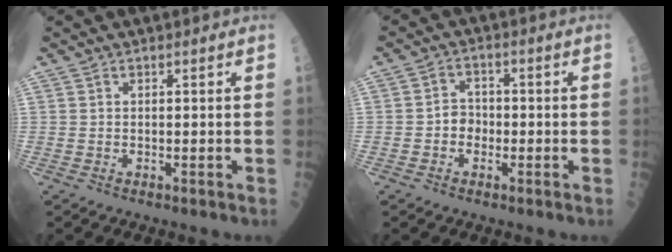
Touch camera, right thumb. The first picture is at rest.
{"total": 3.6, "force": [-0.9, 3.0, 1.7], "torque": [-0.001, 0.014, -0.022]}